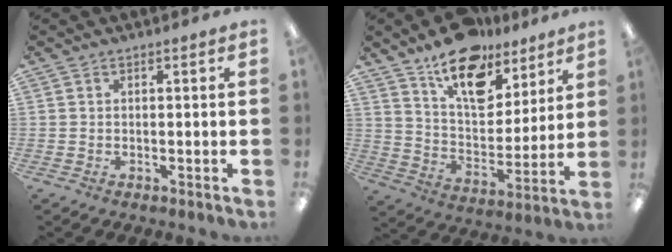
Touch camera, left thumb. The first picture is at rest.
{"total": 16.4, "force": [12.2, 8.0, 7.4], "torque": [-0.125, -0.072, 0.218]}